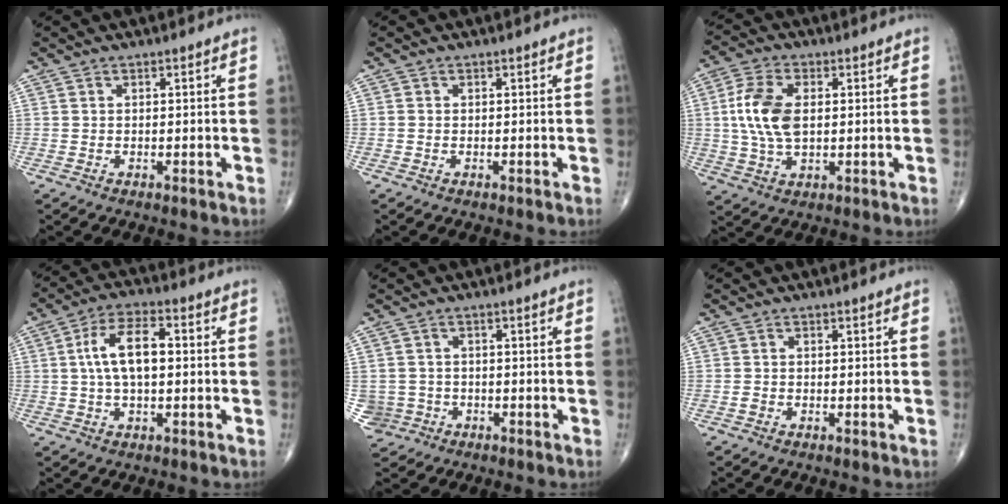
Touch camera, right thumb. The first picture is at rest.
{"total": 0.0}
{"total": 10.3, "force": [1.1, 5.7, 8.5], "torque": [-0.177, 0.002, 0.022]}
{"total": 9.6, "force": [0.8, 4.5, 8.5], "torque": [-0.157, 0.020, 0.010]}
{"total": 4.4, "force": [-1.2, 4.2, 0.1], "torque": [0.008, 0.013, -0.017]}
{"total": 0.8, "force": [-0.4, 0.5, 0.5], "torque": [-0.010, 0.000, -0.008]}